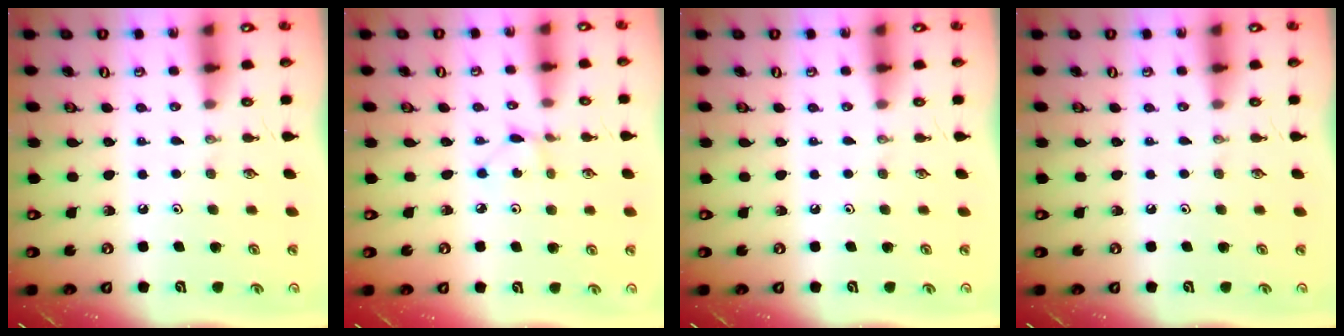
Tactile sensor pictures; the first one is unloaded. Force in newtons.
{"total": 1.3, "press": 1.3, "slide": 0.1}
{"total": 0.0}
{"total": 0.0}